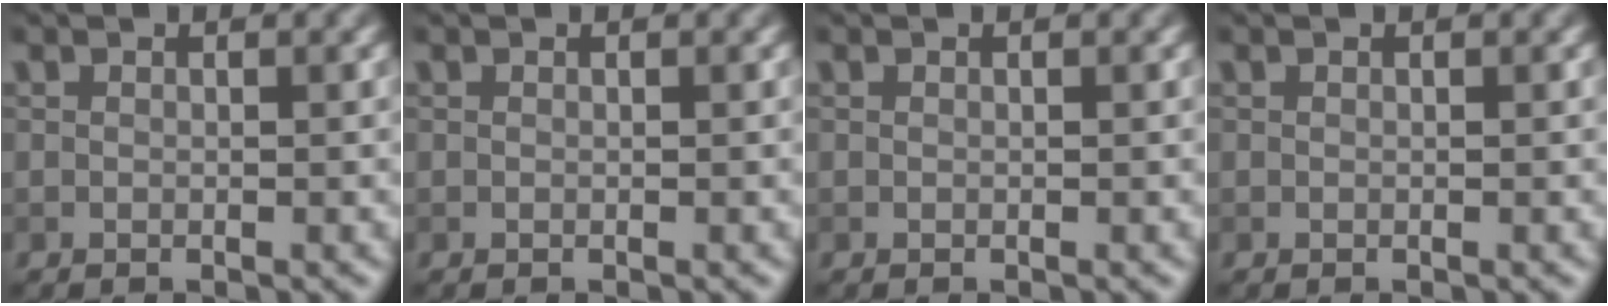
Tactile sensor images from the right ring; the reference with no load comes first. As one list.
[{"total": 0.0}, {"total": 0.0}, {"total": 0.0}]